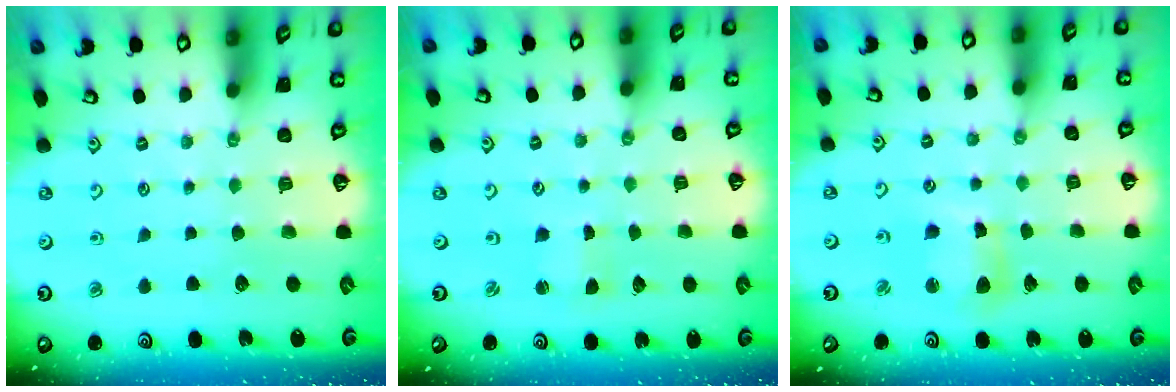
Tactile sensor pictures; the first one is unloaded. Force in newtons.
{"total": 1.1, "press": 1.1, "slide": 0.2}
{"total": 8.6, "press": 8.4, "slide": 1.4}